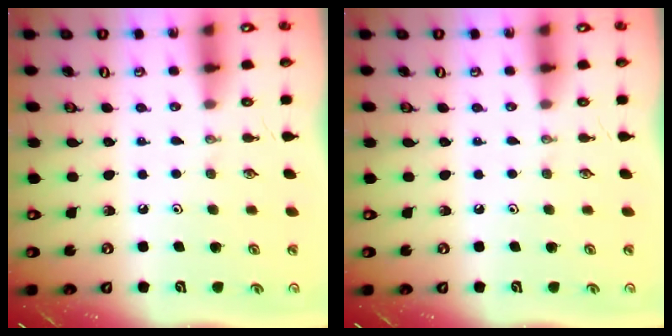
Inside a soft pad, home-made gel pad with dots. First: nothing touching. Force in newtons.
{"total": 0.0}